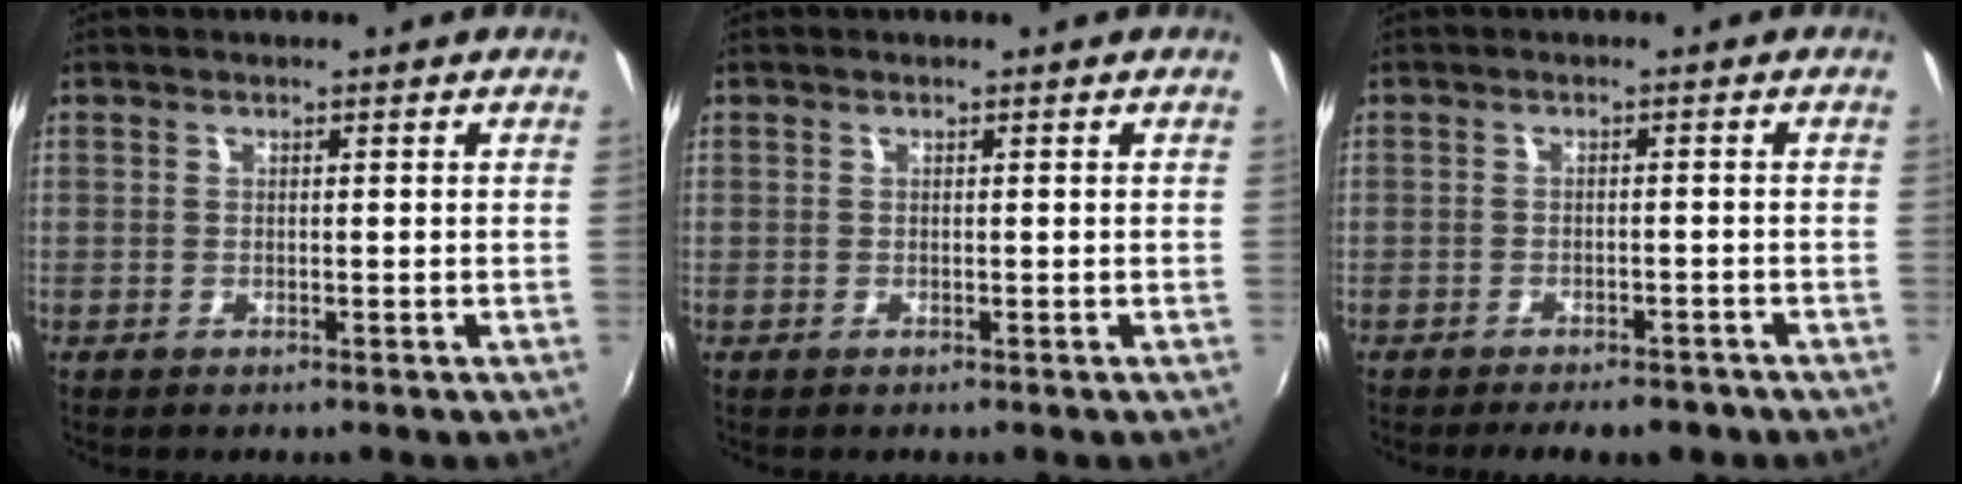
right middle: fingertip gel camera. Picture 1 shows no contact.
{"total": 0.0}
{"total": 6.8, "force": [-5.6, 2.4, 3.1], "torque": [-0.071, -0.010, -0.074]}